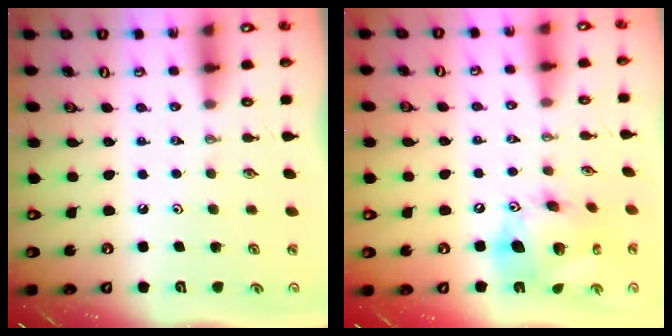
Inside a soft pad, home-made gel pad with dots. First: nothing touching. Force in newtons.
{"total": 18.1, "press": 17.8, "slide": 3.6}